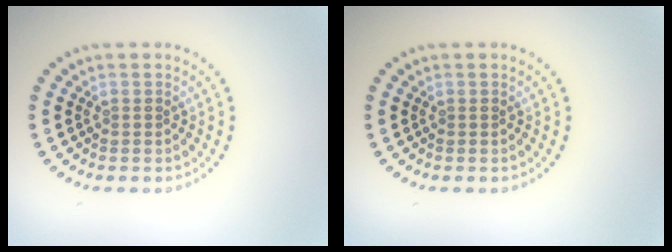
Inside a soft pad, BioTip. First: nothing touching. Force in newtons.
{"total": 0.0}